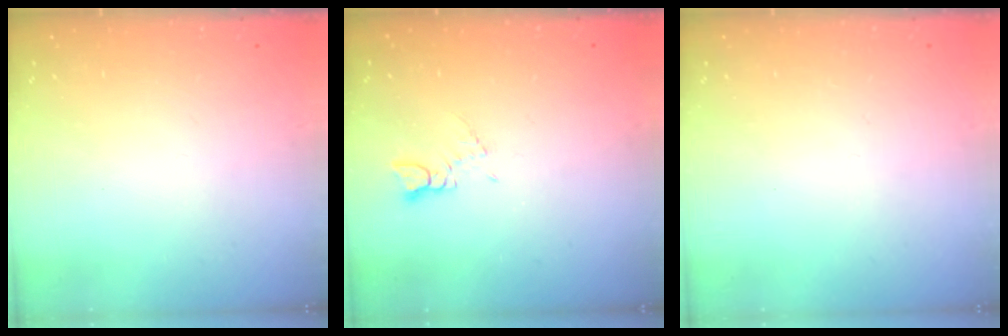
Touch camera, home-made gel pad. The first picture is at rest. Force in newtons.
{"total": 1.3, "press": 1.3, "slide": 0.2}
{"total": 0.0}